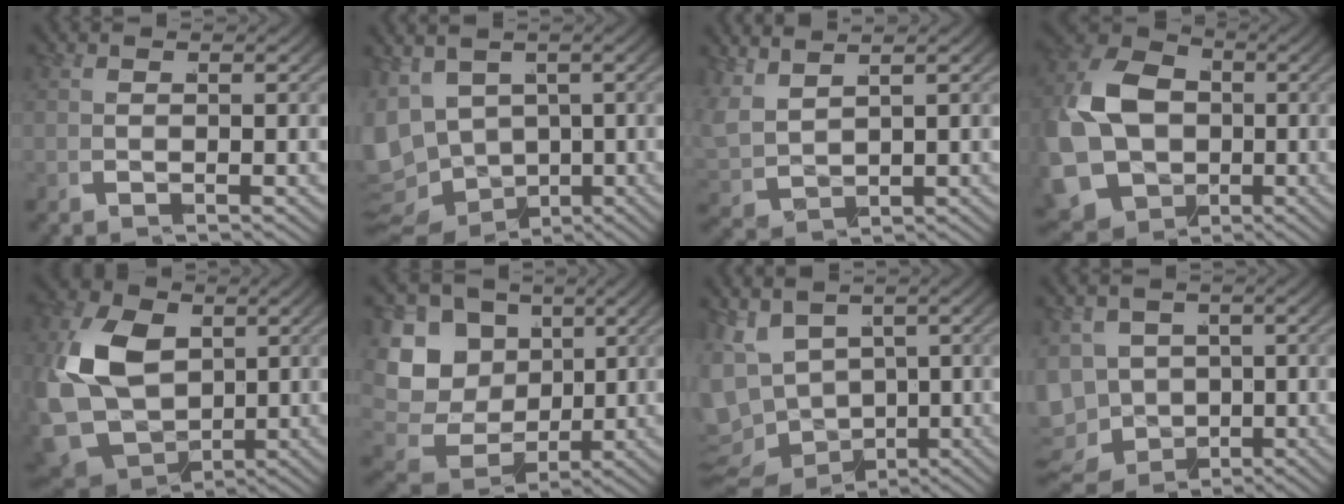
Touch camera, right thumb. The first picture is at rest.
{"total": 10.8, "force": [-1.3, 9.3, 5.4], "torque": [-0.136, -0.039, -0.017]}
{"total": 3.6, "force": [2.4, 2.0, 1.9], "torque": [-0.041, -0.001, 0.053]}
{"total": 17.5, "force": [-2.9, 15.0, 8.7], "torque": [-0.242, -0.058, -0.043]}
{"total": 13.2, "force": [-0.1, 10.3, 8.2], "torque": [-0.245, -0.062, 0.017]}
{"total": 13.3, "force": [0.1, 11.2, 7.1], "torque": [-0.178, -0.040, 0.002]}
{"total": 9.2, "force": [-1.0, 7.7, 4.9], "torque": [-0.121, -0.032, -0.006]}
{"total": 11.6, "force": [-4.1, 9.8, 4.6], "torque": [-0.126, -0.070, -0.055]}